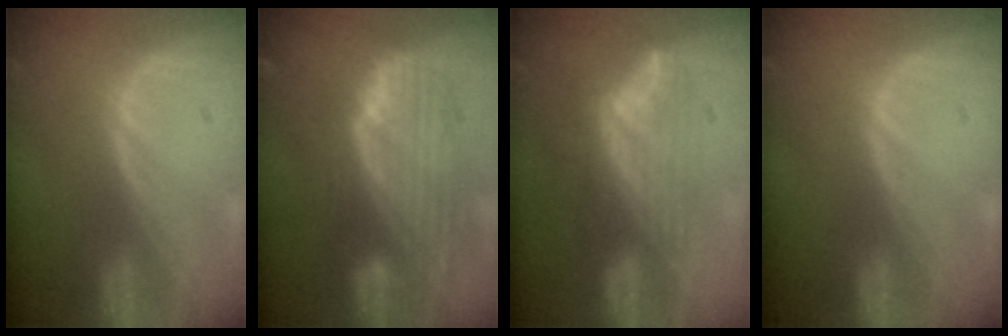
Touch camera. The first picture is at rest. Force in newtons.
{"total": 9.9, "press": 8.8, "slide": 4.5}
{"total": 8.1, "press": 6.8, "slide": 4.5}
{"total": 0.0}